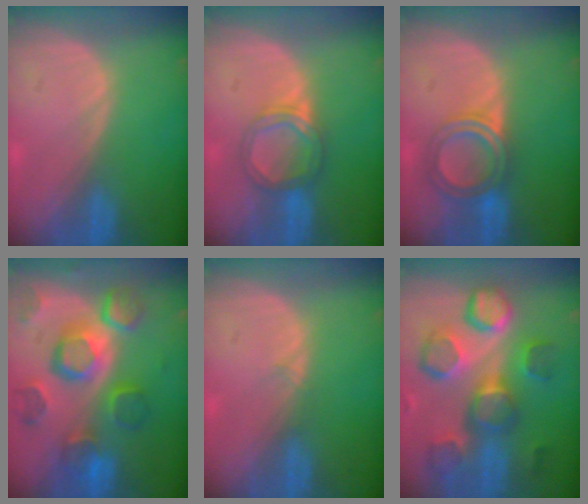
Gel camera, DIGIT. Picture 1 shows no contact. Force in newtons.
{"total": 5.3, "press": 4.8, "slide": 2.2}
{"total": 5.5, "press": 5.4, "slide": 0.6}
{"total": 12.2, "press": 10.6, "slide": 6.0}
{"total": 0.6, "press": 0.6, "slide": 0.1}
{"total": 11.4, "press": 10.8, "slide": 3.6}